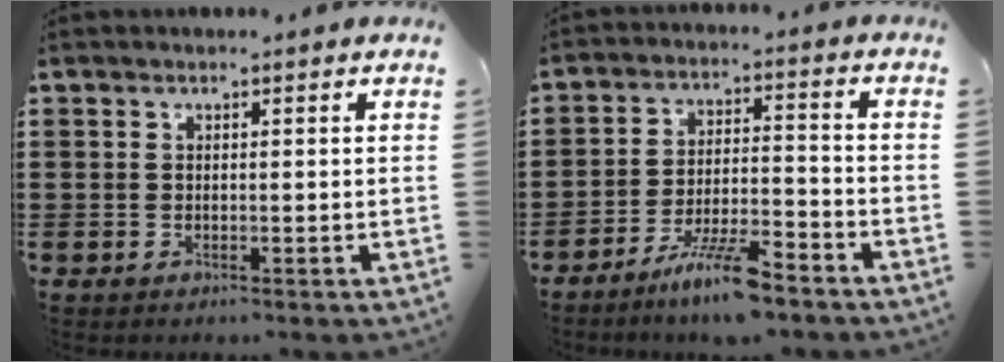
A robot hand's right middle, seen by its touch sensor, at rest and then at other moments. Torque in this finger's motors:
{"motor_torque": [0.71, 0.00, 0.58, 0.06]}